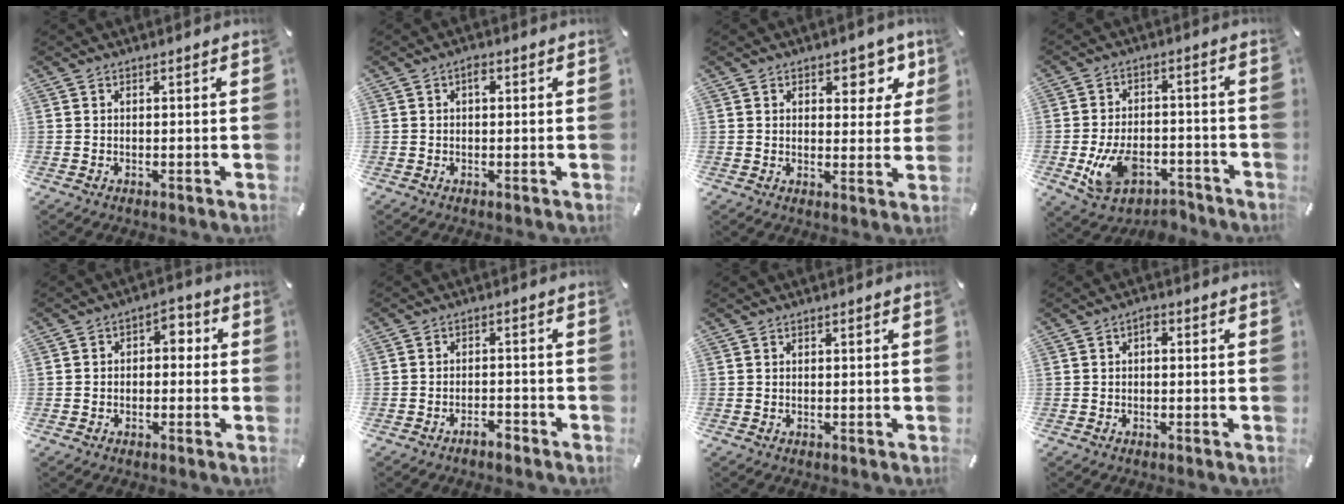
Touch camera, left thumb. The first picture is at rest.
{"total": 1.8, "force": [0.3, 1.0, 1.4], "torque": [-0.022, 0.003, 0.003]}
{"total": 7.3, "force": [4.0, 4.5, 4.1], "torque": [-0.030, -0.021, 0.061]}
{"total": 11.5, "force": [-4.6, 7.3, 7.6], "torque": [-0.140, 0.022, -0.077]}
{"total": 3.9, "force": [-1.2, 2.9, 2.4], "torque": [-0.038, 0.015, -0.028]}
{"total": 3.0, "force": [-2.8, 1.0, 0.5], "torque": [-0.009, 0.015, -0.055]}
{"total": 0.0}
{"total": 1.6, "force": [-0.3, 1.0, 1.3], "torque": [-0.027, 0.009, -0.009]}